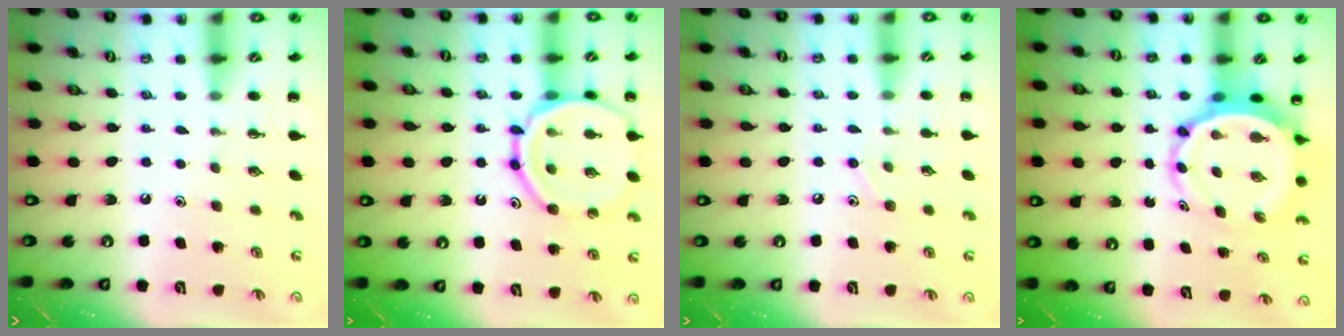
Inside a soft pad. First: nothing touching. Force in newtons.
{"total": 17.5, "press": 17.4, "slide": 2.5}
{"total": 6.7, "press": 6.3, "slide": 2.3}
{"total": 6.4, "press": 6.1, "slide": 2.1}